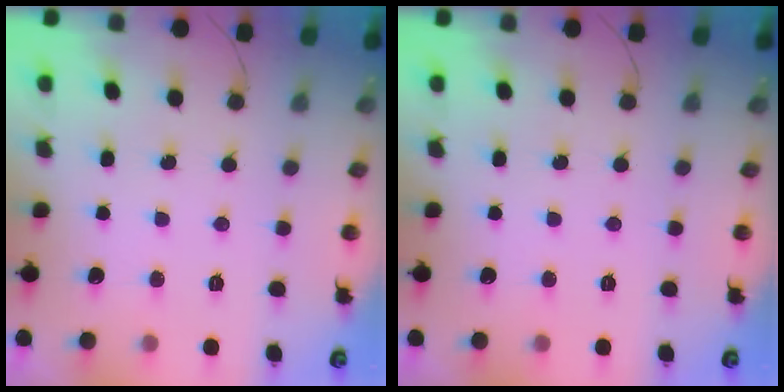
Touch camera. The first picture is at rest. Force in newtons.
{"total": 0.0}